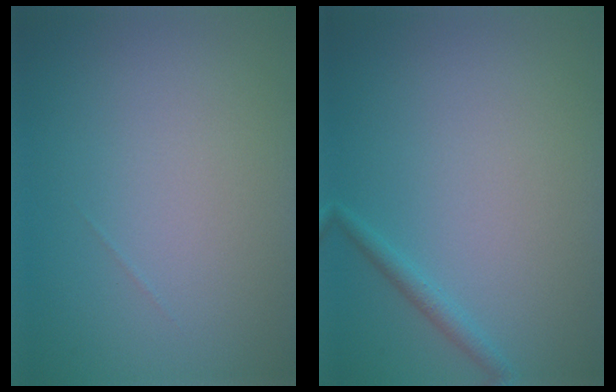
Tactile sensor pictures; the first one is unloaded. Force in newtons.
{"total": 1.1, "press": 1.1, "slide": 0.0}